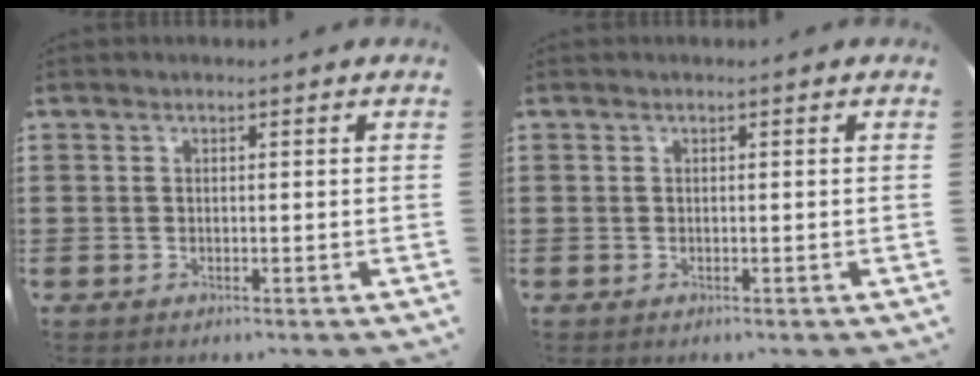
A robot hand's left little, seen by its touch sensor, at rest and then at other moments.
{"total": 0.0}